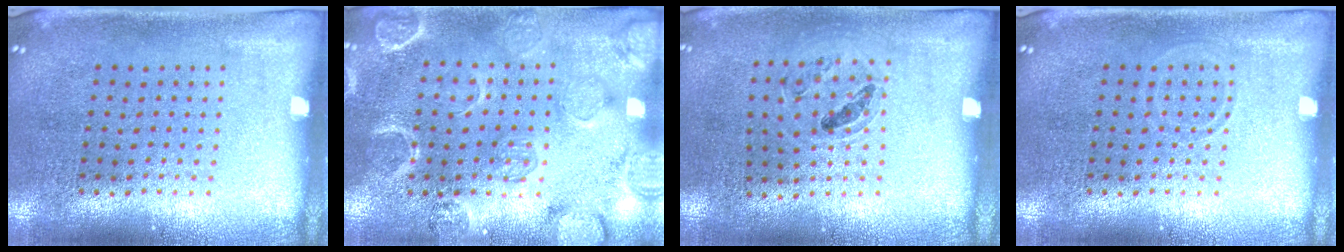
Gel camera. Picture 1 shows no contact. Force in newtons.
{"total": 2.3, "press": 2.3, "slide": 0.4}
{"total": 0.9, "press": 0.8, "slide": 0.3}
{"total": 0.7, "press": 0.6, "slide": 0.3}